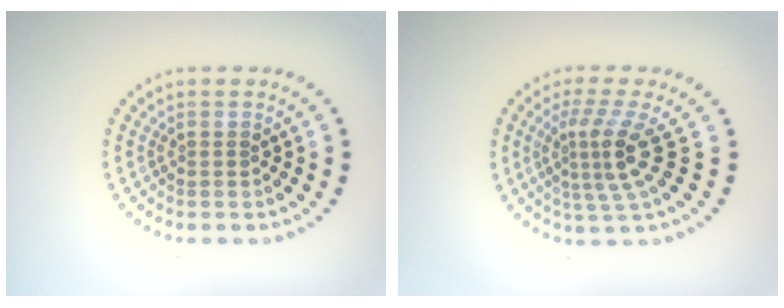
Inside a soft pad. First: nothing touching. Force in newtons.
{"total": 3.8, "press": 2.5, "slide": 2.8}